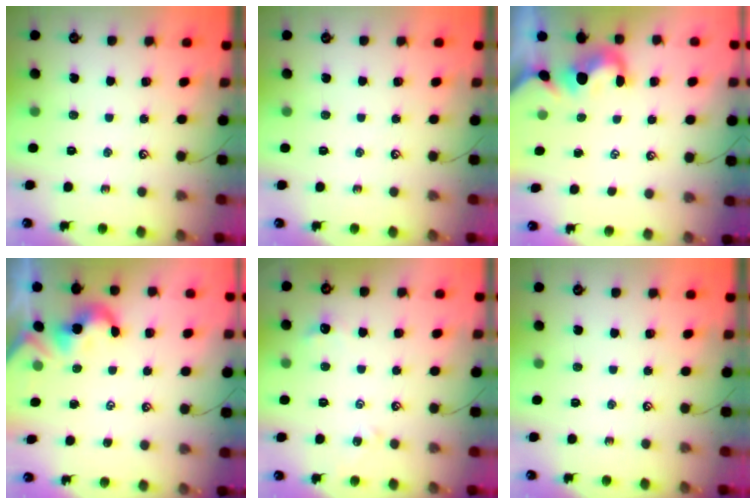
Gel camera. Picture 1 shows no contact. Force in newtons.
{"total": 0.0}
{"total": 1.6, "press": 1.5, "slide": 0.6}
{"total": 1.9, "press": 1.9, "slide": 0.5}
{"total": 2.4, "press": 2.4, "slide": 0.6}
{"total": 0.0}